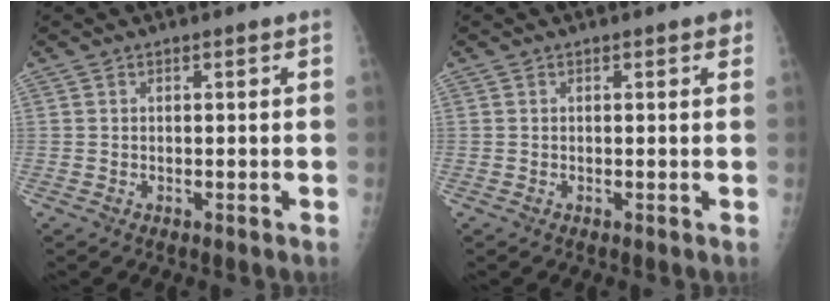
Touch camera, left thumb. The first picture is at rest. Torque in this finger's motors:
{"motor_torque": [1.98, 0.97, 0.42, -0.19, 0.03]}